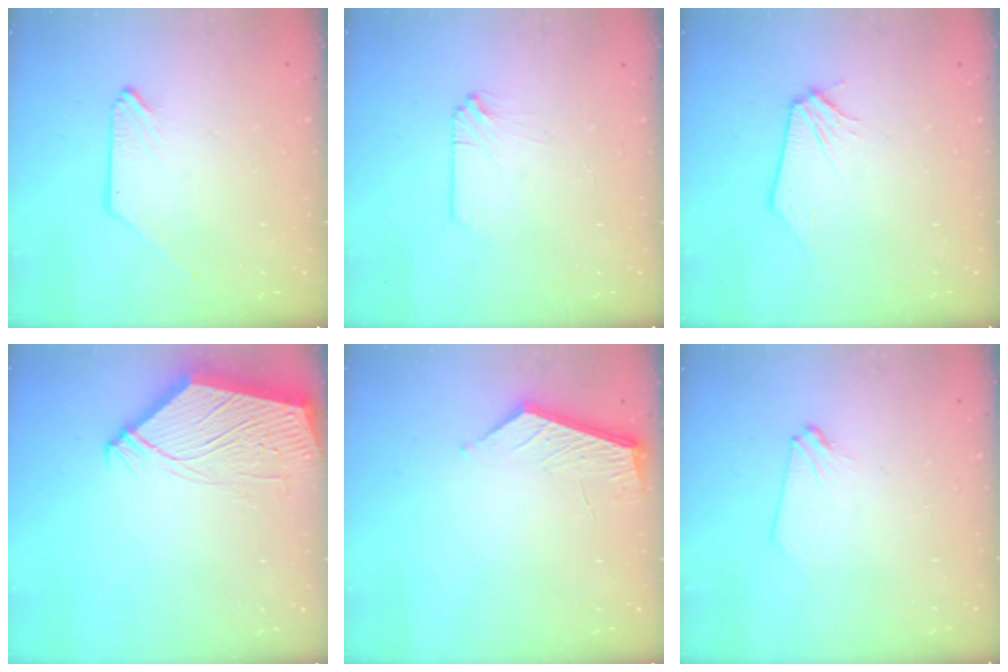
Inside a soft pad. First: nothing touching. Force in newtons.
{"total": 0.0}
{"total": 0.0}
{"total": 11.3, "press": 11.1, "slide": 1.8}
{"total": 4.4, "press": 4.4, "slide": 0.1}
{"total": 1.6, "press": 1.6, "slide": 0.3}